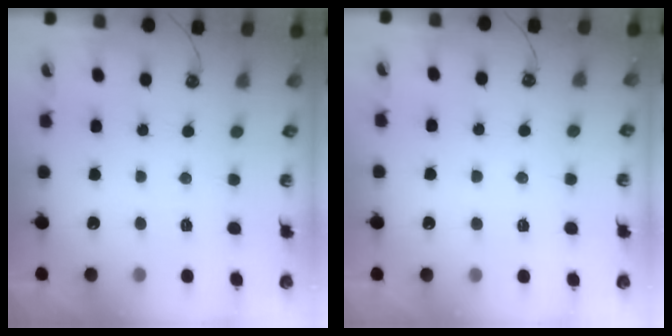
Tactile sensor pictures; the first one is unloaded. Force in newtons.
{"total": 3.0, "press": 2.9, "slide": 0.4}